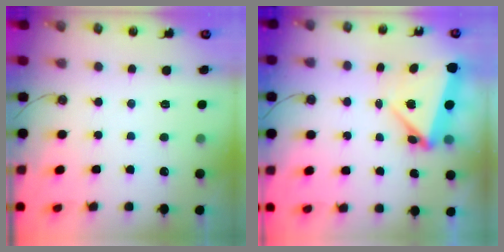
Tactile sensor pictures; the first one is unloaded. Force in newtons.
{"total": 5.4, "press": 5.2, "slide": 1.2}